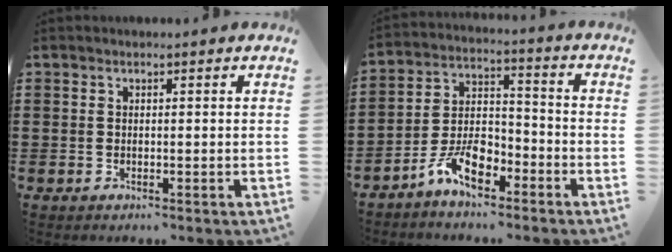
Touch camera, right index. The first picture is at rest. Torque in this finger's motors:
{"motor_torque": [1.08, 1.06, 0.21, 0.06]}